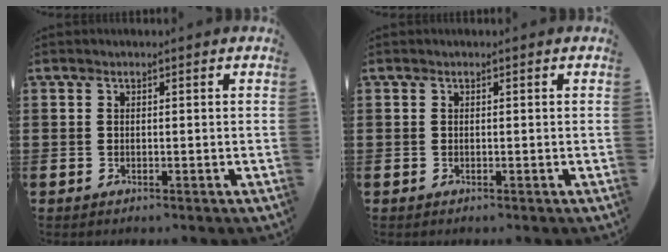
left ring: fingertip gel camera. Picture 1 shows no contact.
{"total": 0.0}